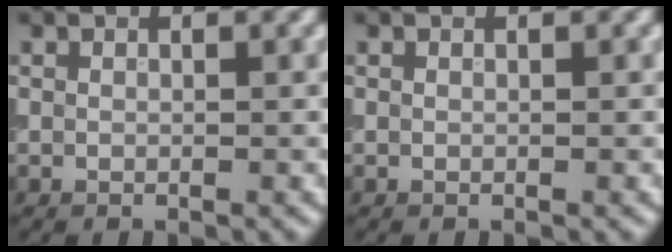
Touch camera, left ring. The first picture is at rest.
{"total": 0.0}